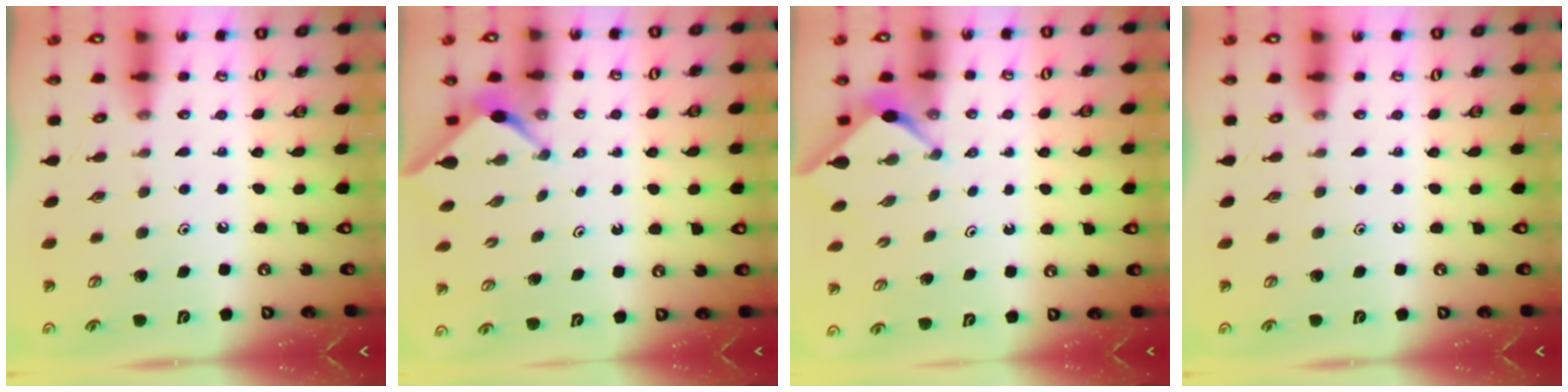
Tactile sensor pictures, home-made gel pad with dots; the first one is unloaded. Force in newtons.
{"total": 2.9, "press": 2.9, "slide": 0.2}
{"total": 3.0, "press": 2.9, "slide": 0.3}
{"total": 0.0}